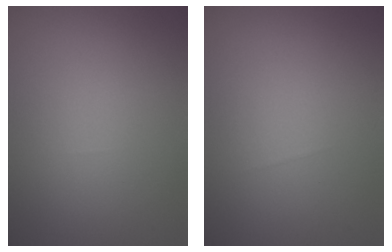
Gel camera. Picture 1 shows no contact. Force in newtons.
{"total": 0.0}